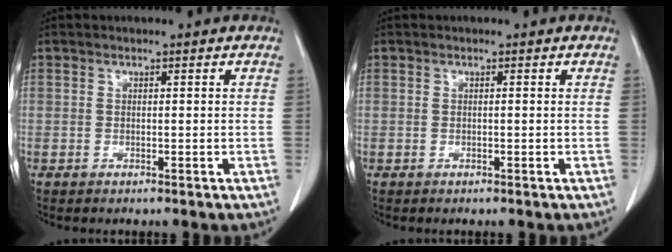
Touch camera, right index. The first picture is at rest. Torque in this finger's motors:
{"motor_torque": [-0.05, -0.04, 0.06, -0.01]}